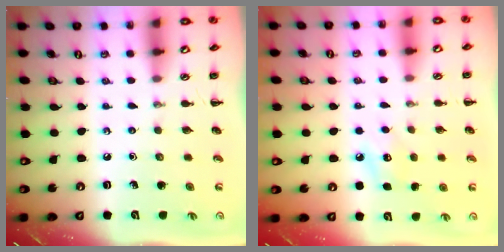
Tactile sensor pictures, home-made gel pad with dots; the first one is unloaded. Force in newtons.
{"total": 8.2, "press": 8.0, "slide": 1.8}